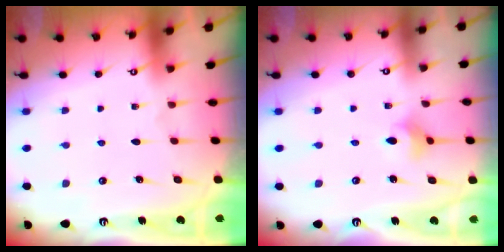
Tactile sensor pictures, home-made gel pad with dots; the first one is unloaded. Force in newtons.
{"total": 4.5, "press": 4.5, "slide": 0.6}